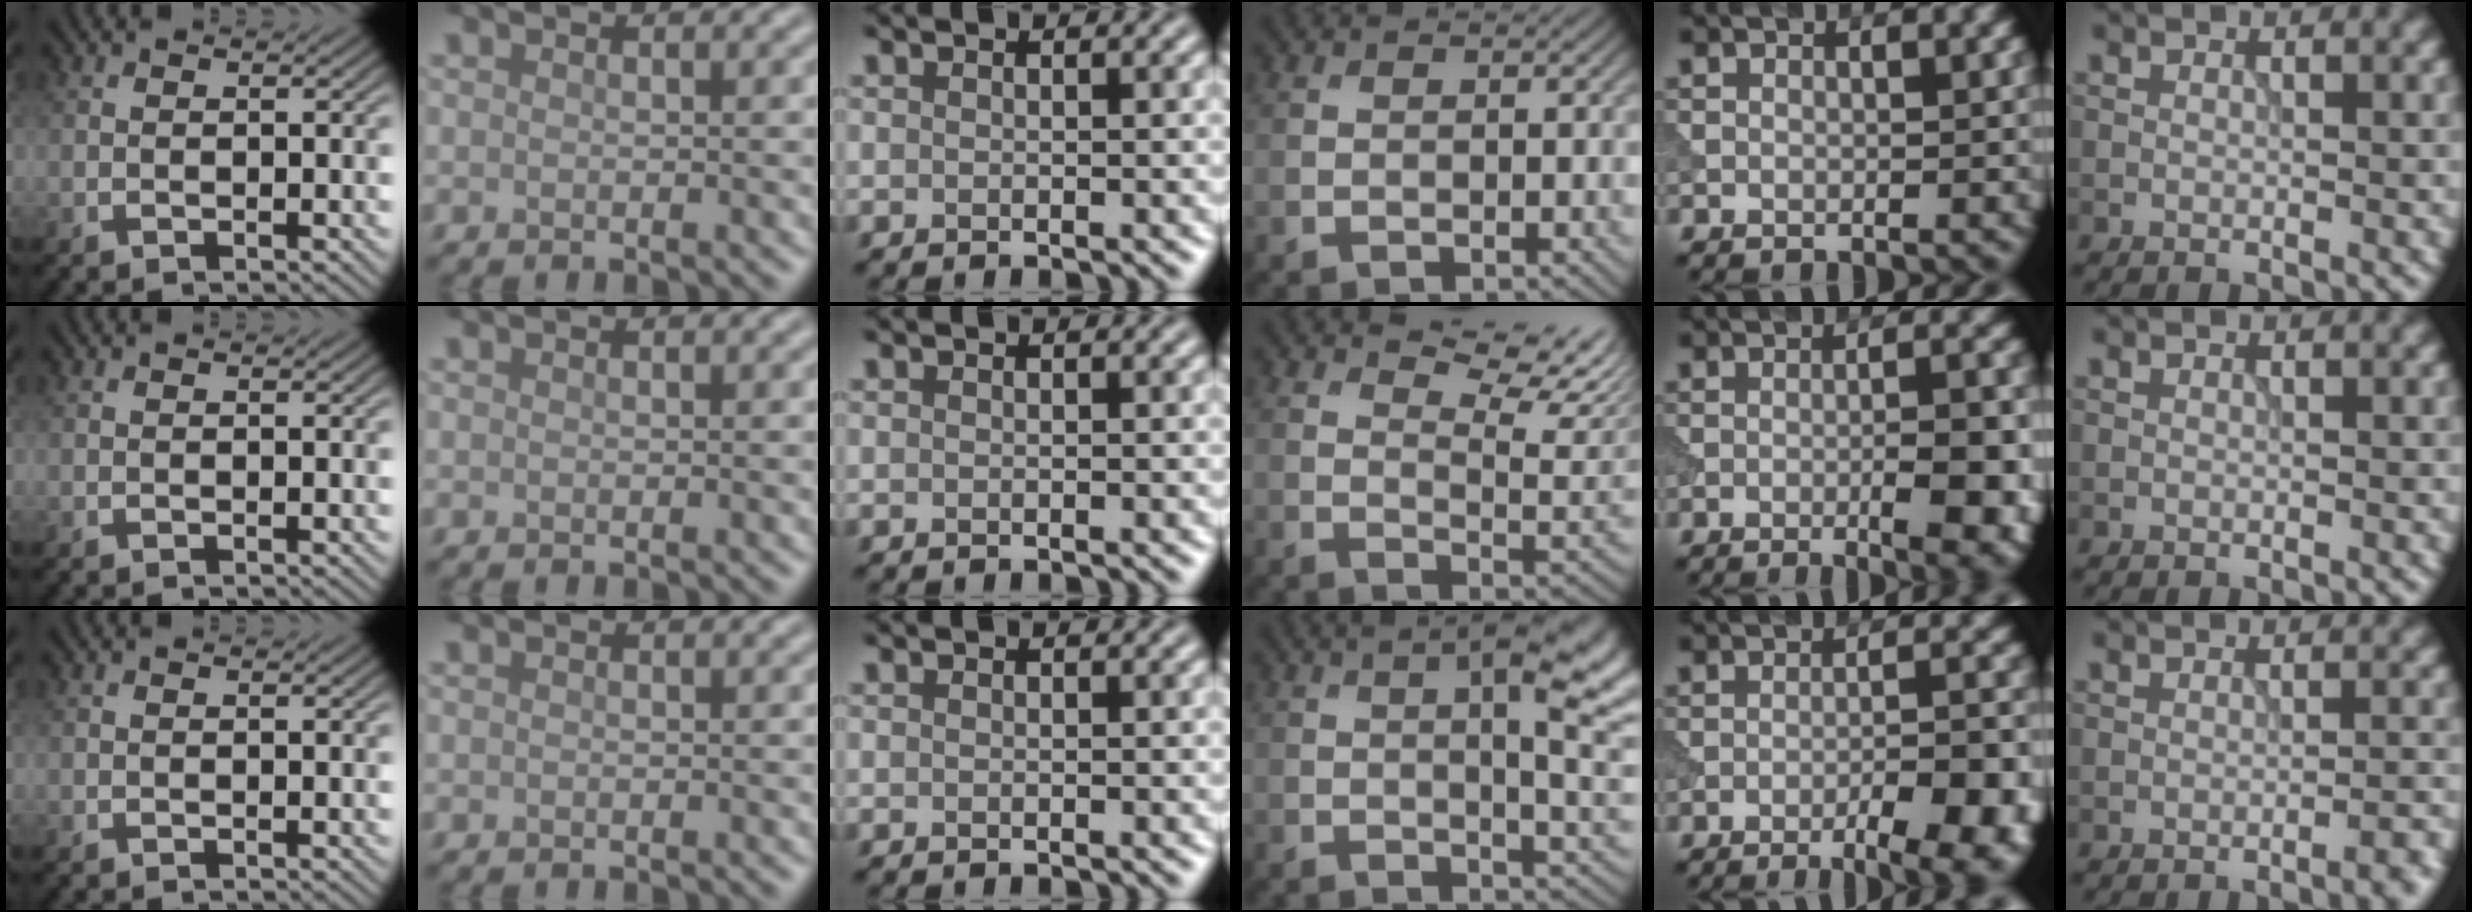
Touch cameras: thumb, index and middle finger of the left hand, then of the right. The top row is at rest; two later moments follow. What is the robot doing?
{"motion": "dispense", "object": "syringe"}